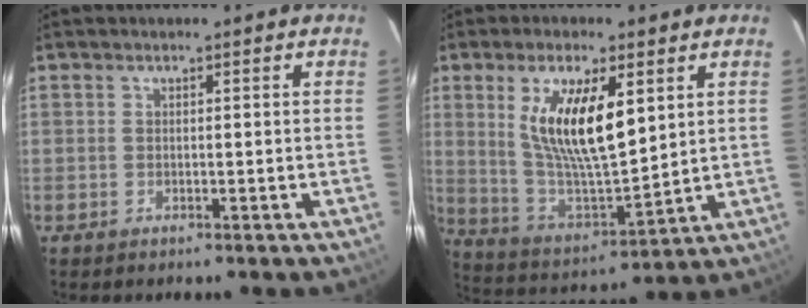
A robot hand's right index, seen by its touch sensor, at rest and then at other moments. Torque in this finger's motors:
{"motor_torque": [1.30, 0.84, 0.51, 0.21]}